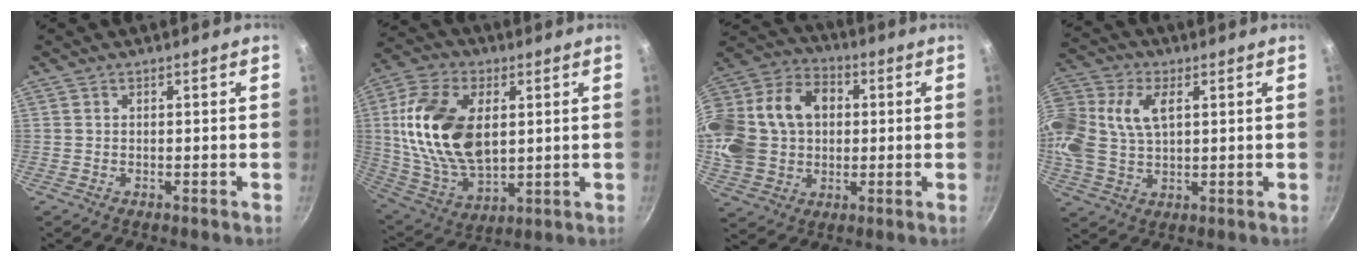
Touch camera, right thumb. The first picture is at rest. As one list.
[{"total": 20.6, "force": [3.4, 12.4, 16.0], "torque": [-0.293, -0.008, 0.071]}, {"total": 25.9, "force": [3.5, 20.1, 15.9], "torque": [-0.337, 0.048, 0.063]}, {"total": 20.7, "force": [5.8, 14.1, 14.1], "torque": [-0.346, 0.039, 0.102]}]